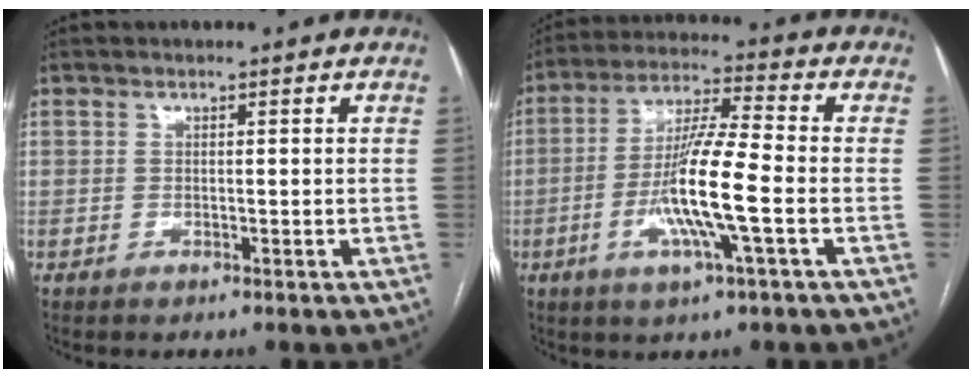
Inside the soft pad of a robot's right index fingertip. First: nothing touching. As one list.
[{"total": 12.1, "force": [-3.1, 0.2, 11.7], "torque": [-0.227, -0.005, -0.064]}]